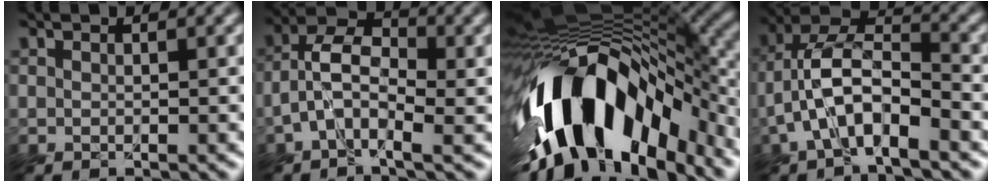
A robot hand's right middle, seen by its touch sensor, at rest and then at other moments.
{"total": 5.2, "force": [-1.4, 2.9, 4.1], "torque": [-0.082, 0.011, -0.041]}
{"total": 15.0, "force": [-7.7, 7.1, 10.6], "torque": [-0.181, 0.018, -0.136]}
{"total": 6.9, "force": [-3.0, 2.9, 5.4], "torque": [-0.113, 0.015, -0.065]}